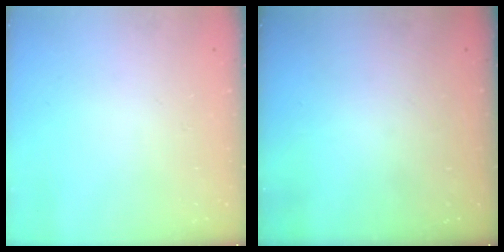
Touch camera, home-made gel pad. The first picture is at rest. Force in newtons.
{"total": 0.0}